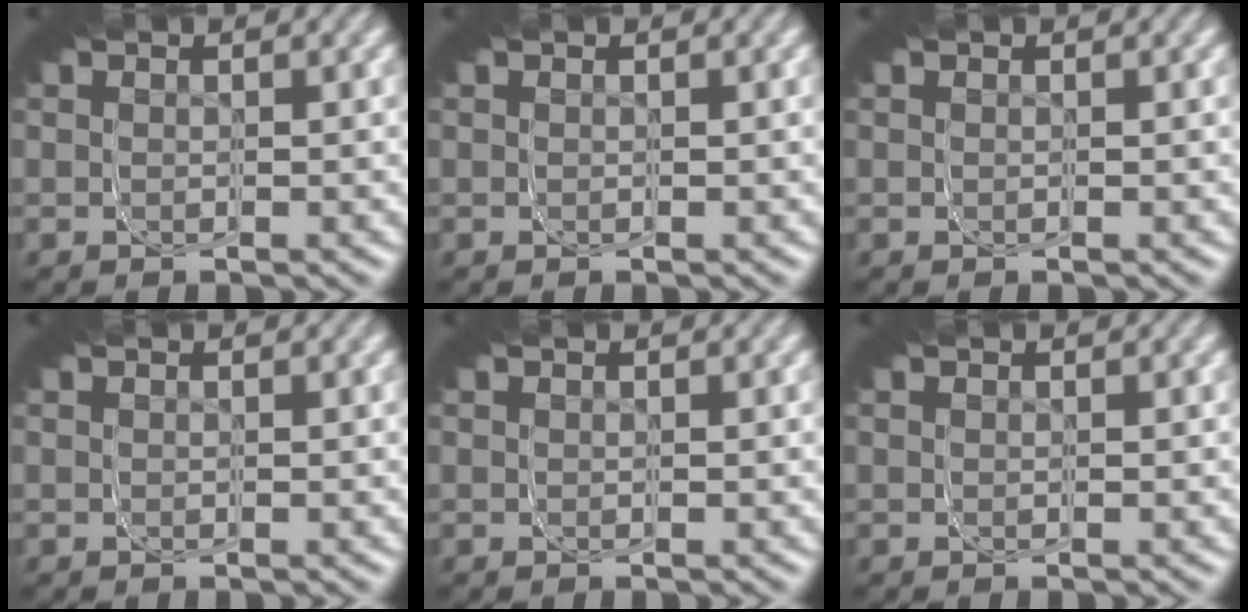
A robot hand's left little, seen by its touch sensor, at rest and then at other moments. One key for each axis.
{"total": 0.0}
{"total": 0.0}
{"total": 0.0}
{"total": 0.0}
{"total": 0.0}